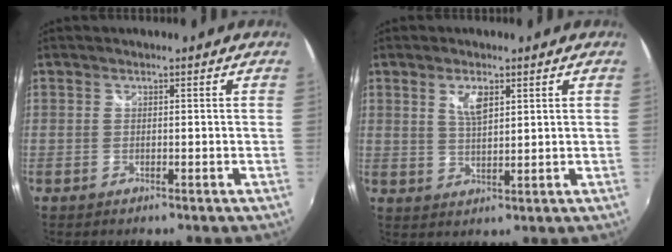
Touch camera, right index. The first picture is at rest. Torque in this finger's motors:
{"motor_torque": [0.33, 0.06, 0.11, 0.06]}